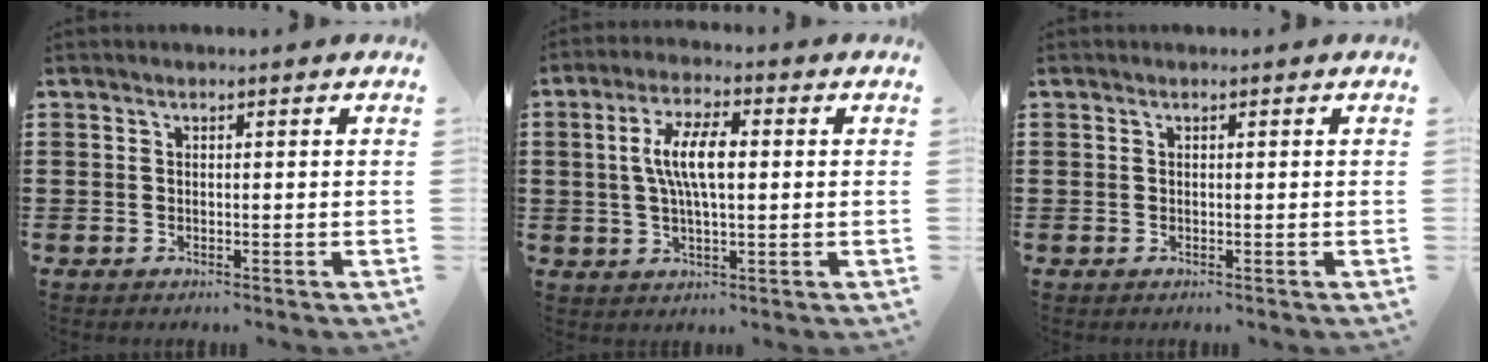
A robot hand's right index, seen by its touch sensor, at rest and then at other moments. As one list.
[{"total": 7.4, "force": [0.7, 2.4, 7.0], "torque": [-0.148, 0.004, 0.004]}, {"total": 0.0}]